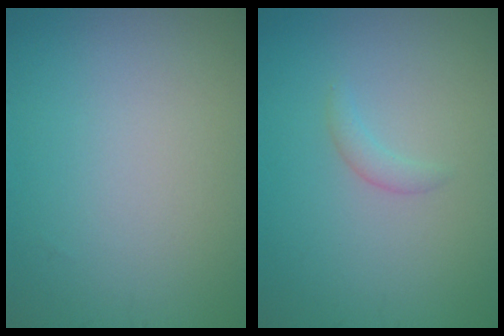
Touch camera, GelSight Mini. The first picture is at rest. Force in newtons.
{"total": 1.1, "press": 1.1, "slide": 0.1}